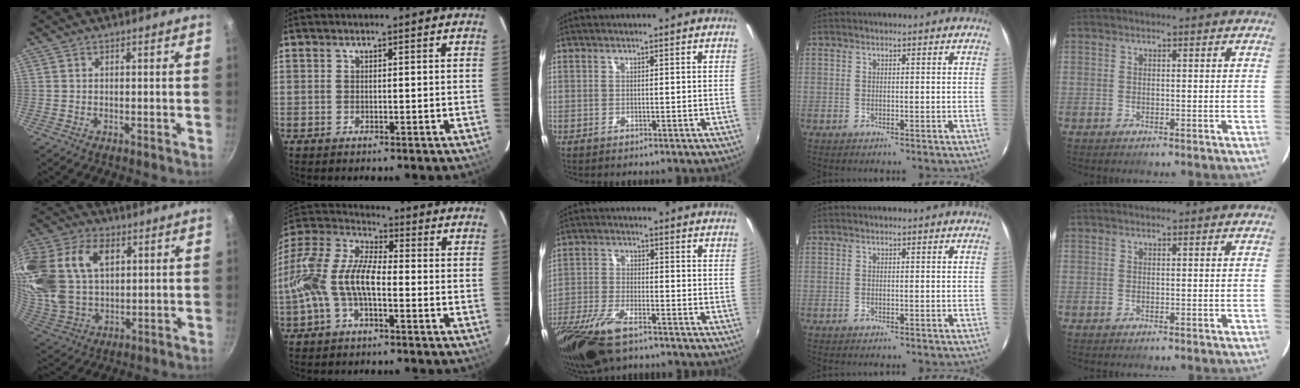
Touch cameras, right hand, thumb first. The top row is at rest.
{"thumb": {"total": 26.7, "force": [8.9, 18.0, 17.6], "torque": [-0.397, 0.023, 0.173]}, "index": {"total": 15.5, "force": [-3.5, 7.0, 13.4], "torque": [-0.280, 0.010, -0.075]}, "middle": {"total": 14.6, "force": [-10.0, 5.2, 9.2], "torque": [-0.215, -0.046, -0.193]}}